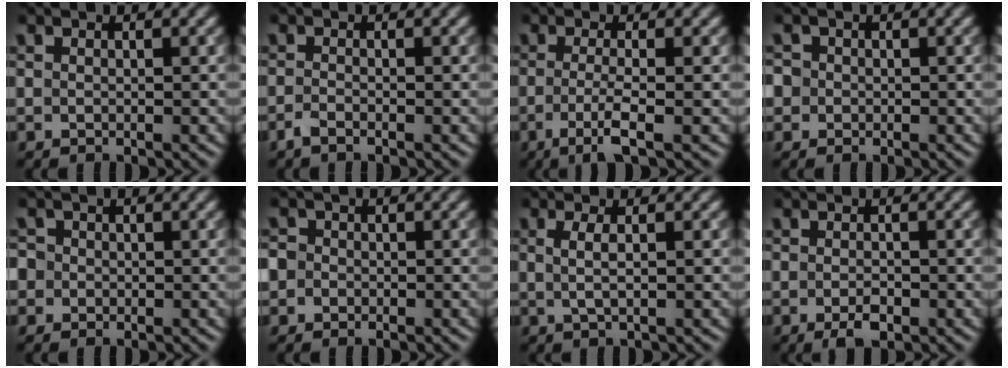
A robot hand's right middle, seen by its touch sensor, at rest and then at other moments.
{"total": 1.1, "force": [-0.8, 0.3, 0.7], "torque": [-0.016, -0.004, -0.019]}
{"total": 3.5, "force": [-1.1, 0.8, 3.3], "torque": [-0.060, -0.007, -0.024]}
{"total": 2.3, "force": [0.2, 2.2, 0.7], "torque": [0.004, 0.012, -0.014]}
{"total": 2.3, "force": [0.0, 2.2, 0.6], "torque": [0.006, 0.016, -0.022]}
{"total": 2.0, "force": [-0.4, 1.9, 0.5], "torque": [0.012, 0.010, -0.027]}
{"total": 1.7, "force": [0.1, 0.5, 1.7], "torque": [-0.030, 0.001, 0.000]}
{"total": 1.8, "force": [-0.9, 0.7, 1.4], "torque": [-0.024, -0.002, -0.016]}